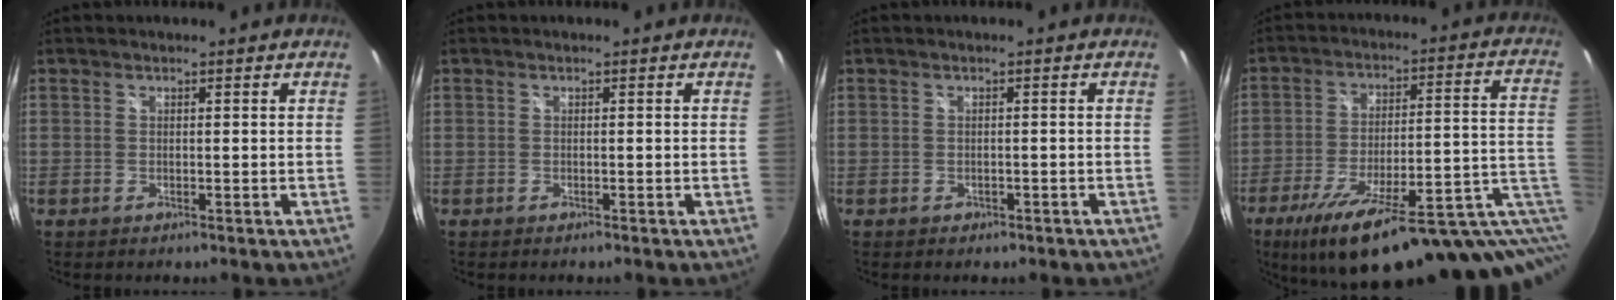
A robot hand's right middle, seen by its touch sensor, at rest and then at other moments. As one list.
[{"total": 0.0}, {"total": 1.8, "force": [-1.2, 1.1, 0.7], "torque": [-0.012, -0.003, -0.011]}, {"total": 27.4, "force": [-15.2, 7.0, 21.7], "torque": [-0.293, -0.032, -0.200]}]